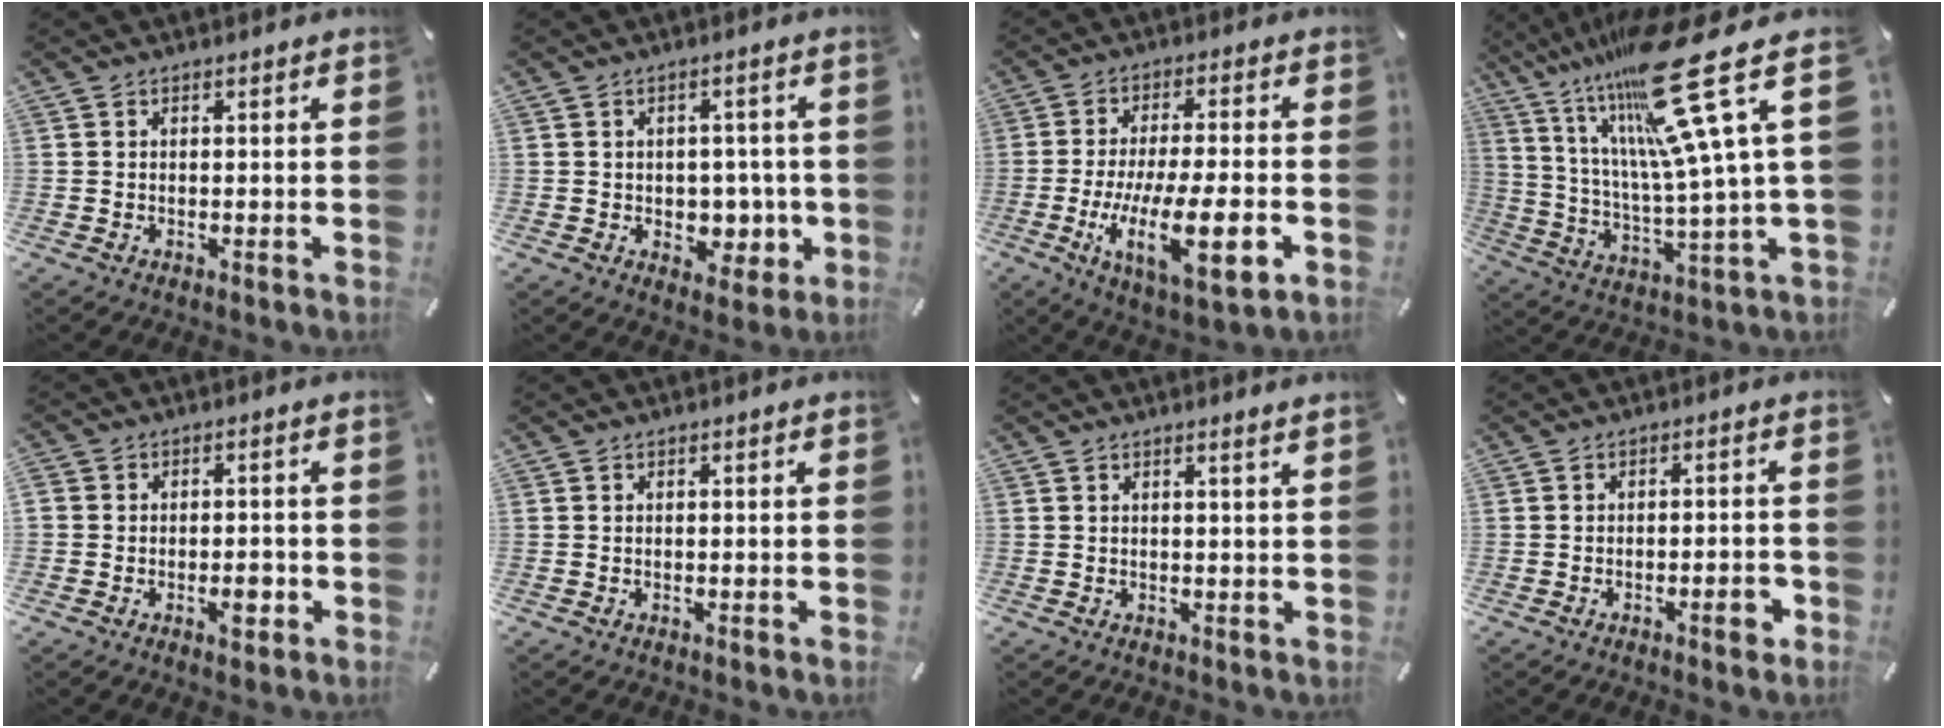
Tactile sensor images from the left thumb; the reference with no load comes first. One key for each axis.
{"total": 5.7, "fx": -0.2, "fy": 4.9, "fz": 3.0, "tx": -0.024, "ty": -0.005, "tz": -0.004}
{"total": 16.4, "fx": -4.4, "fy": 4.2, "fz": 15.3, "tx": -0.293, "ty": -0.009, "tz": -0.066}
{"total": 28.6, "fx": 14.4, "fy": 7.3, "fz": 23.6, "tx": -0.392, "ty": -0.100, "tz": 0.227}
{"total": 3.9, "fx": -1.5, "fy": 2.6, "fz": 2.6, "tx": -0.040, "ty": 0.007, "tz": -0.023}
{"total": 0.0}
{"total": 1.4, "fx": 1.1, "fy": -0.3, "fz": 0.8, "tx": -0.014, "ty": -0.005, "tz": 0.020}
{"total": 4.6, "fx": -2.0, "fy": 1.2, "fz": 4.0, "tx": -0.060, "ty": 0.006, "tz": -0.031}